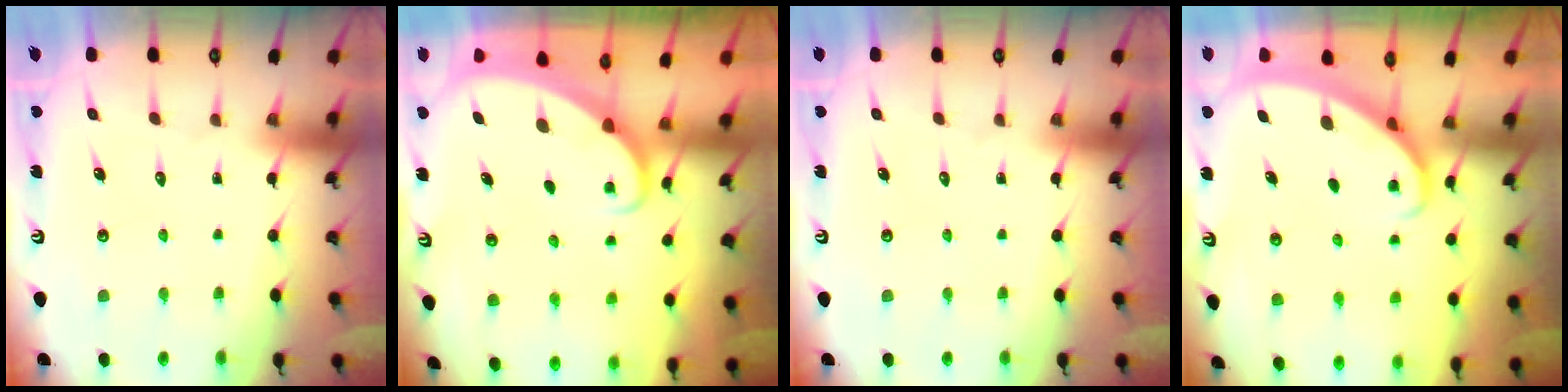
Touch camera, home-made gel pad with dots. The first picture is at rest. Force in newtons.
{"total": 1.6, "press": 1.6, "slide": 0.0}
{"total": 0.0}
{"total": 1.9, "press": 1.9, "slide": 0.2}